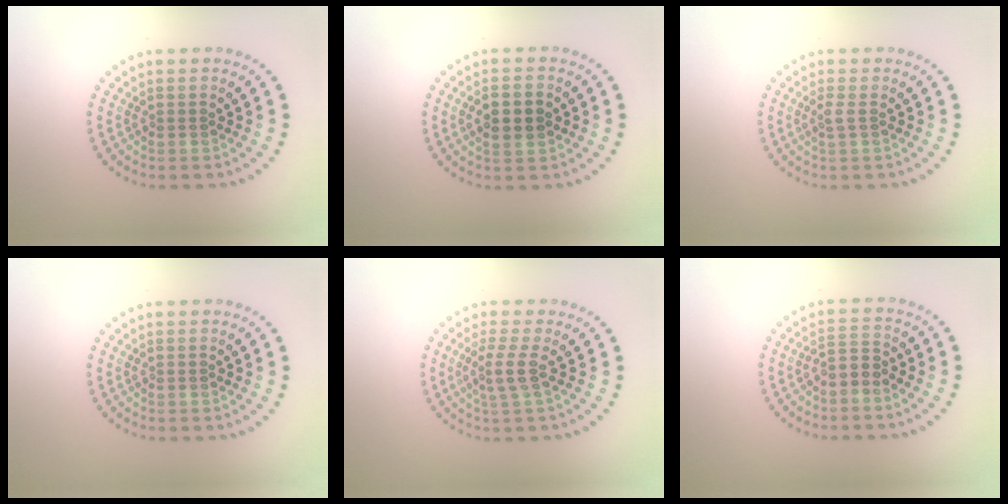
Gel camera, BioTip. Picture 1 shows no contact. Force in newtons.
{"total": 2.7, "press": 2.7, "slide": 0.2}
{"total": 1.0, "press": 0.8, "slide": 0.6}
{"total": 0.0}
{"total": 2.1, "press": 1.6, "slide": 1.4}
{"total": 2.0, "press": 1.4, "slide": 1.5}